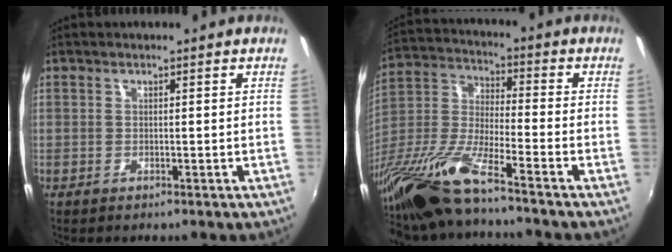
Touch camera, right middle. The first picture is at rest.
{"total": 17.7, "force": [-13.8, 0.7, 11.1], "torque": [-0.232, -0.038, -0.272]}